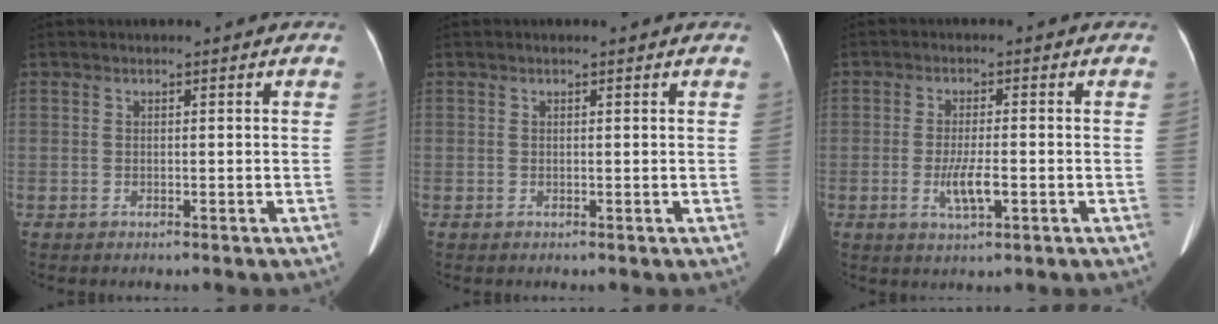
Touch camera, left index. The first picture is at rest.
{"total": 0.9, "force": [0.8, 0.0, 0.3], "torque": [-0.012, 0.002, 0.008]}
{"total": 4.0, "force": [-1.2, 0.6, 3.8], "torque": [-0.074, -0.005, -0.019]}